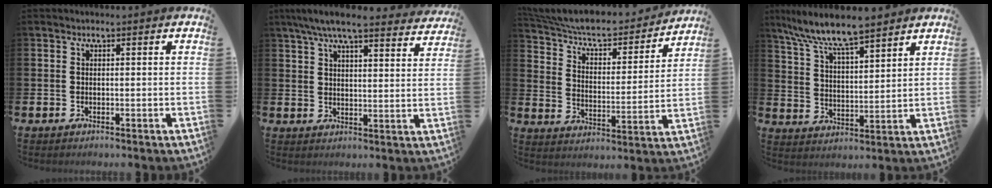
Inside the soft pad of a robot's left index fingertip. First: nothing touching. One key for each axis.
{"total": 7.5, "fx": 6.8, "fy": 1.0, "fz": 2.9, "tx": -0.063, "ty": -0.034, "tz": 0.119}
{"total": 7.7, "fx": 7.0, "fy": 1.8, "fz": 2.5, "tx": -0.074, "ty": -0.056, "tz": 0.115}
{"total": 8.4, "fx": 7.6, "fy": 1.1, "fz": 3.3, "tx": -0.093, "ty": -0.042, "tz": 0.135}